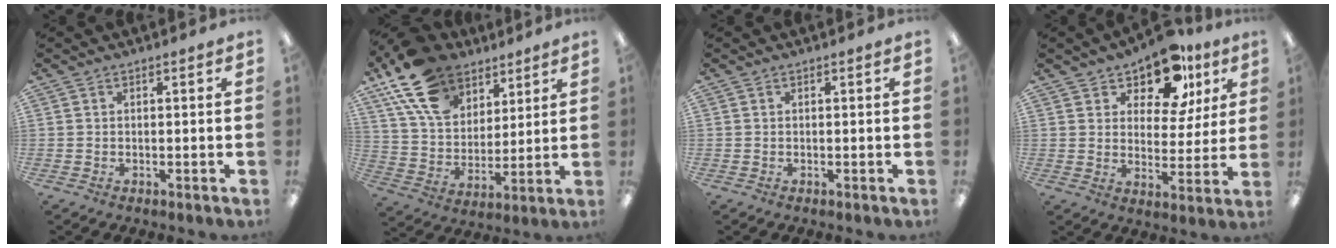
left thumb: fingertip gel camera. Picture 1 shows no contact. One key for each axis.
{"total": 18.7, "fx": 12.2, "fy": 11.5, "fz": 8.3, "tx": -0.174, "ty": -0.051, "tz": 0.231}
{"total": 0.0}
{"total": 12.9, "fx": 9.6, "fy": 6.5, "fz": 5.8, "tx": -0.100, "ty": -0.052, "tz": 0.172}